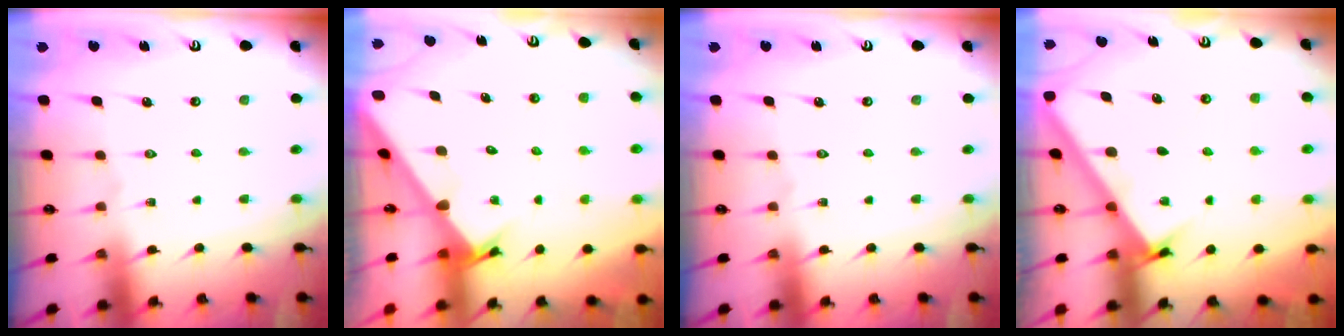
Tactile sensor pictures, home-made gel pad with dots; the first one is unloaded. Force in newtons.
{"total": 2.5, "press": 2.5, "slide": 0.2}
{"total": 0.0}
{"total": 3.0, "press": 3.0, "slide": 0.2}